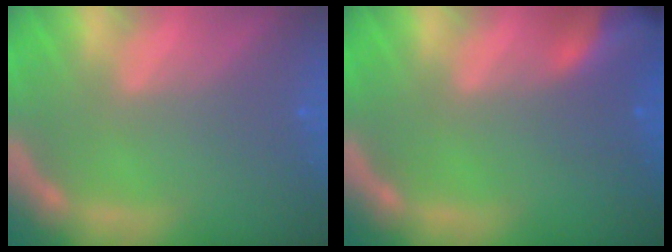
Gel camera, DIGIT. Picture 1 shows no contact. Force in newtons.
{"total": 6.9}